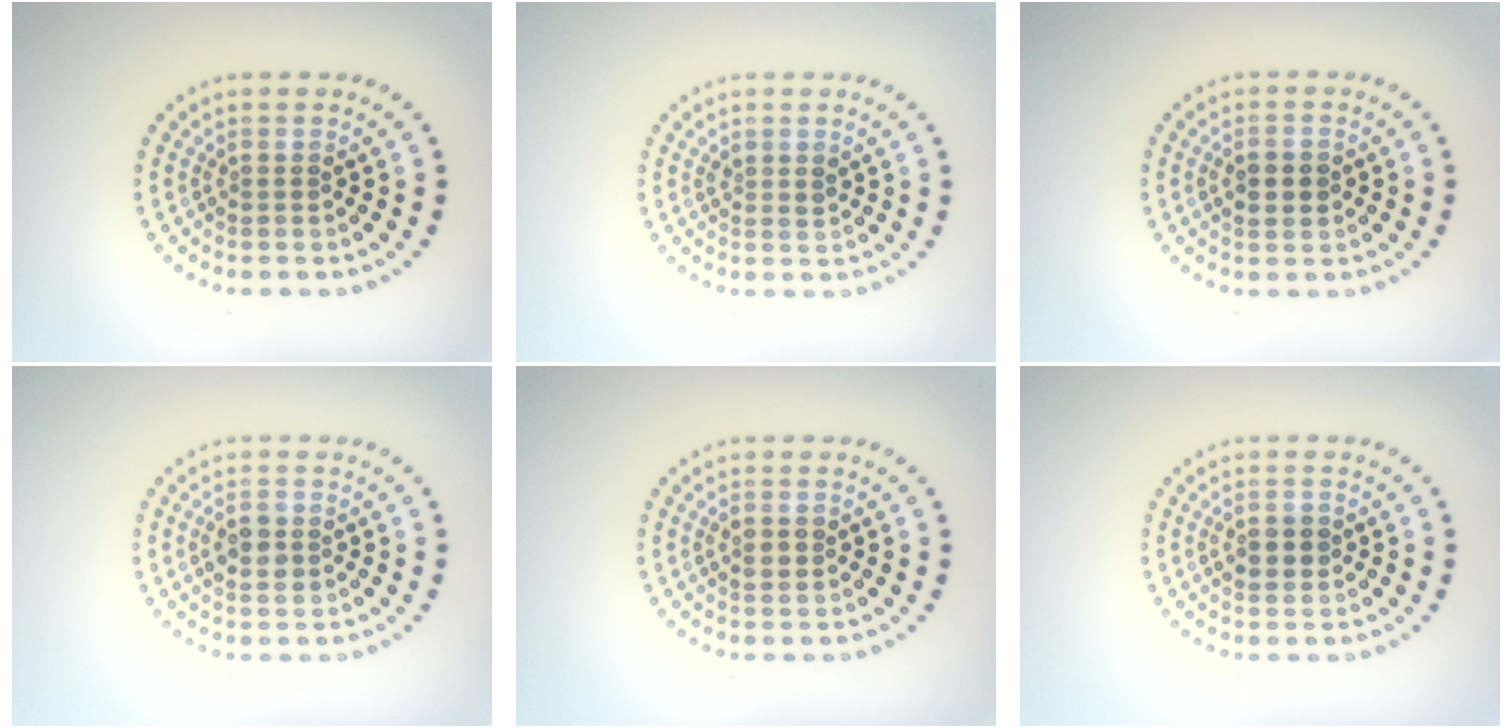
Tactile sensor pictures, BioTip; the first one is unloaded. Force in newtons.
{"total": 1.0, "press": 0.9, "slide": 0.5}
{"total": 2.9, "press": 2.9, "slide": 0.0}
{"total": 2.2, "press": 2.2, "slide": 0.1}
{"total": 1.4, "press": 1.4, "slide": 0.2}
{"total": 2.2, "press": 2.2, "slide": 0.1}